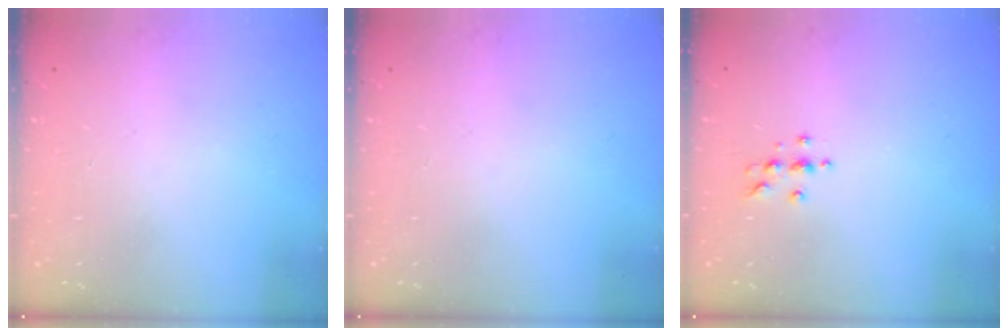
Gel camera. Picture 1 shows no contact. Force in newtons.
{"total": 0.0}
{"total": 4.0, "press": 4.0, "slide": 0.5}